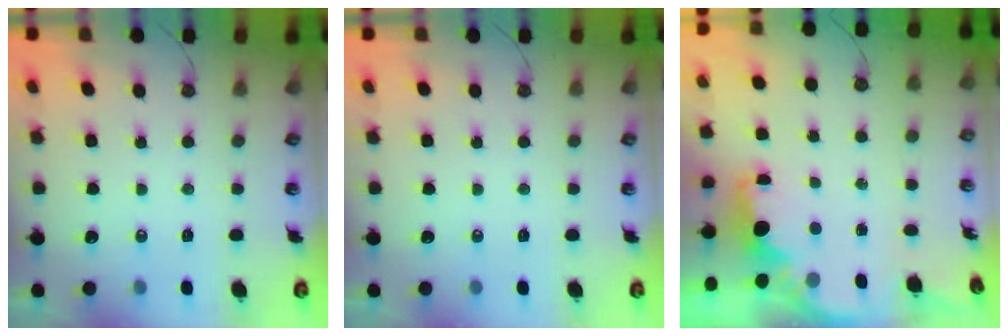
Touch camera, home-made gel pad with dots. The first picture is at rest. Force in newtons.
{"total": 0.0}
{"total": 2.6, "press": 2.5, "slide": 0.6}